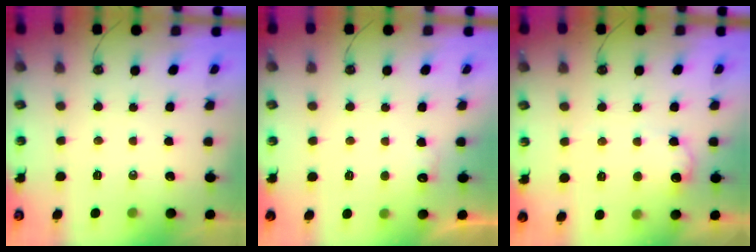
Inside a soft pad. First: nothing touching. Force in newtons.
{"total": 3.9, "press": 3.8, "slide": 1.0}
{"total": 8.2, "press": 8.1, "slide": 0.5}